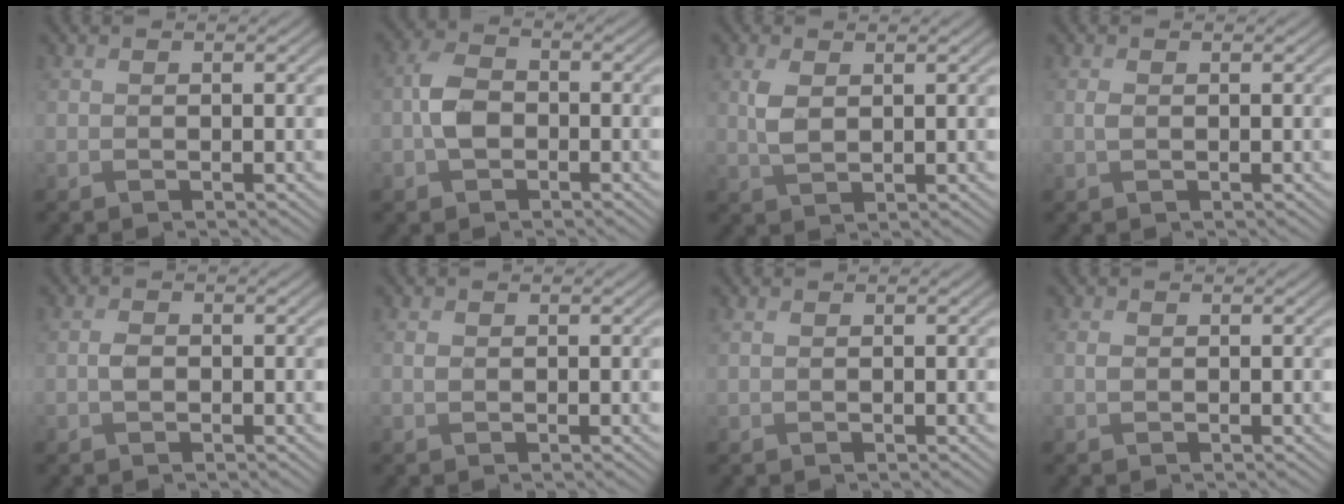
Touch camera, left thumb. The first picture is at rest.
{"total": 4.0, "force": [-0.8, 2.8, 2.8], "torque": [-0.058, 0.010, -0.025]}
{"total": 2.6, "force": [1.5, 0.9, 2.0], "torque": [-0.050, 0.006, 0.032]}
{"total": 0.8, "force": [0.5, 0.1, 0.6], "torque": [-0.015, 0.006, 0.009]}
{"total": 0.9, "force": [0.3, 0.5, 0.7], "torque": [-0.014, 0.007, 0.001]}
{"total": 0.7, "force": [0.6, 0.2, 0.3], "torque": [-0.007, 0.004, 0.010]}
{"total": 0.9, "force": [0.8, -0.4, -0.1], "torque": [0.003, 0.007, 0.015]}
{"total": 0.7, "force": [0.5, 0.2, 0.4], "torque": [-0.008, 0.005, 0.008]}